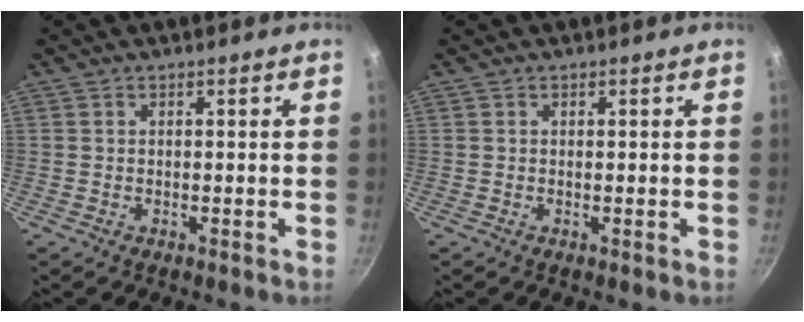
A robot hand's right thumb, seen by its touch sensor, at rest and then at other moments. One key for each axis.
{"total": 0.0}